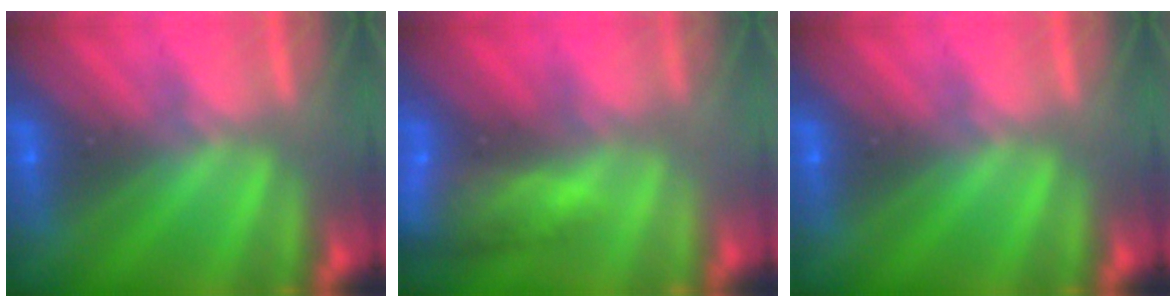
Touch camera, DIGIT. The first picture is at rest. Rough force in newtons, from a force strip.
{"total": 6.8}
{"total": 0.0}